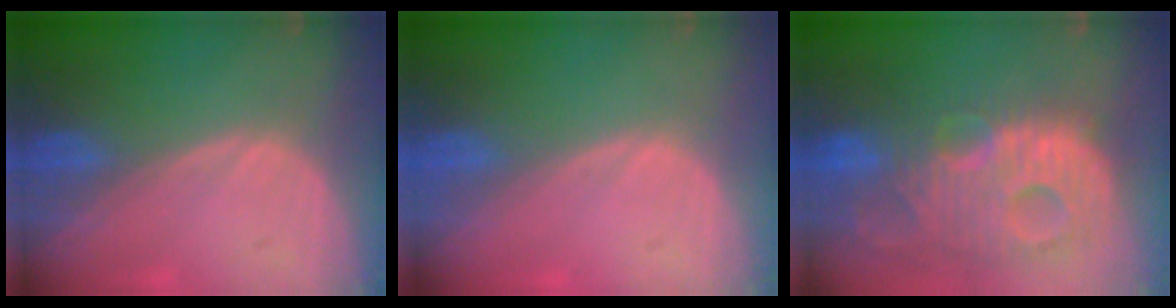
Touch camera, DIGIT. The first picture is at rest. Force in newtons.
{"total": 0.0}
{"total": 14.0, "press": 12.0, "slide": 7.1}